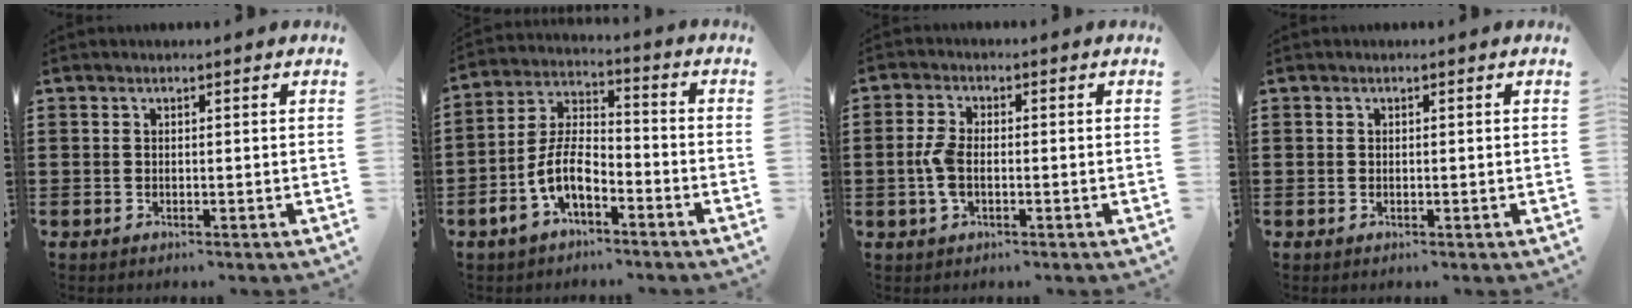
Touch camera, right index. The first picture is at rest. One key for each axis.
{"total": 8.1, "fx": -3.8, "fy": 3.8, "fz": 6.1, "tx": -0.144, "ty": -0.001, "tz": -0.077}
{"total": 4.2, "fx": -0.8, "fy": 2.0, "fz": 3.6, "tx": -0.095, "ty": -0.006, "tz": -0.022}
{"total": 0.0}